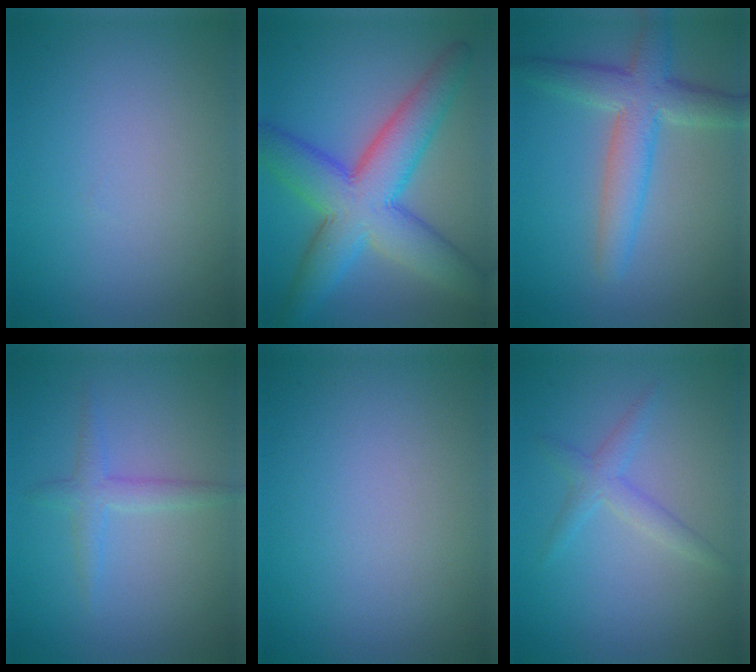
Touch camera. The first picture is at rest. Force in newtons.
{"total": 9.5, "press": 9.5, "slide": 0.2}
{"total": 5.0, "press": 5.0, "slide": 0.3}
{"total": 1.9, "press": 1.9, "slide": 0.2}
{"total": 0.0}
{"total": 1.4, "press": 1.4, "slide": 0.0}